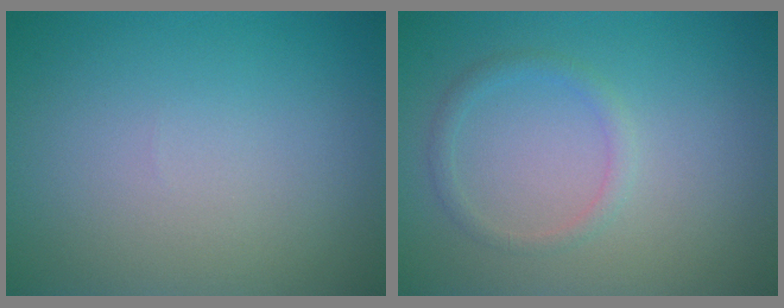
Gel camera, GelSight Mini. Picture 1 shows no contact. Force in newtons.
{"total": 1.3, "press": 1.3, "slide": 0.1}